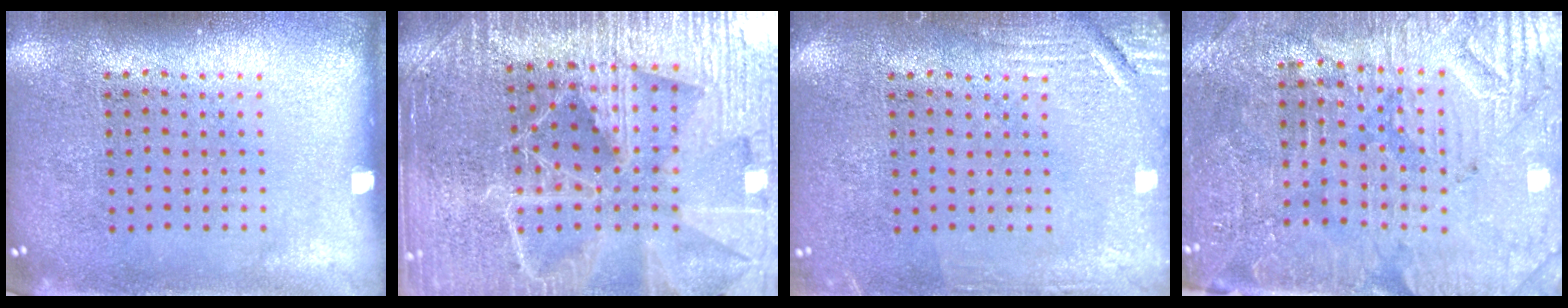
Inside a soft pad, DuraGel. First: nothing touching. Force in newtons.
{"total": 4.9, "press": 4.5, "slide": 1.8}
{"total": 2.5, "press": 2.5, "slide": 0.4}
{"total": 3.8, "press": 3.5, "slide": 1.5}